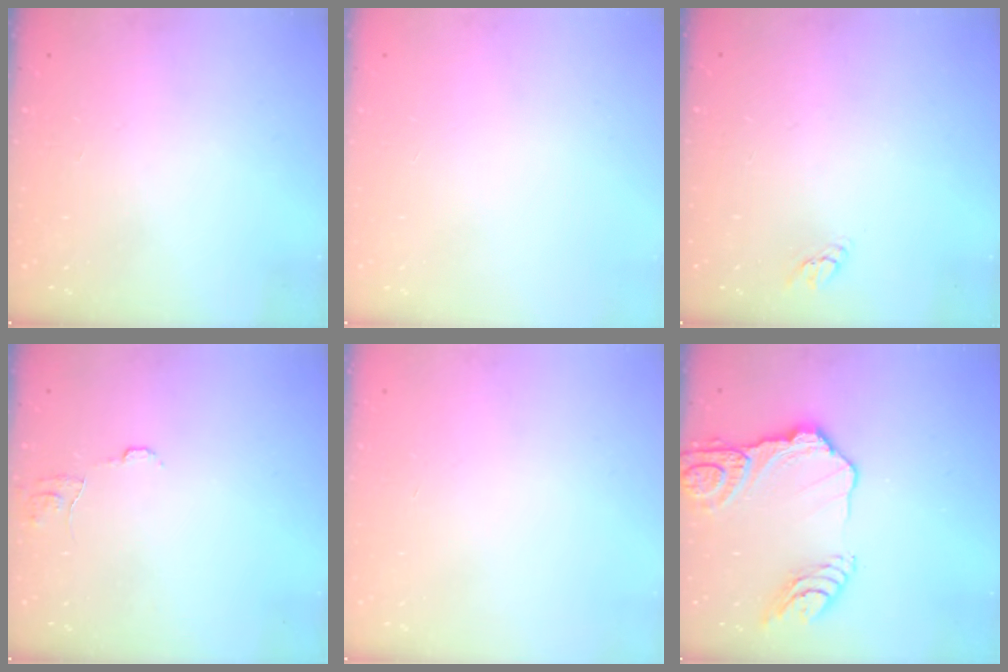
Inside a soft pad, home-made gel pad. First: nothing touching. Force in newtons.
{"total": 0.0}
{"total": 2.9, "press": 2.9, "slide": 0.2}
{"total": 5.3, "press": 5.2, "slide": 0.4}
{"total": 0.0}
{"total": 16.6, "press": 16.5, "slide": 1.8}